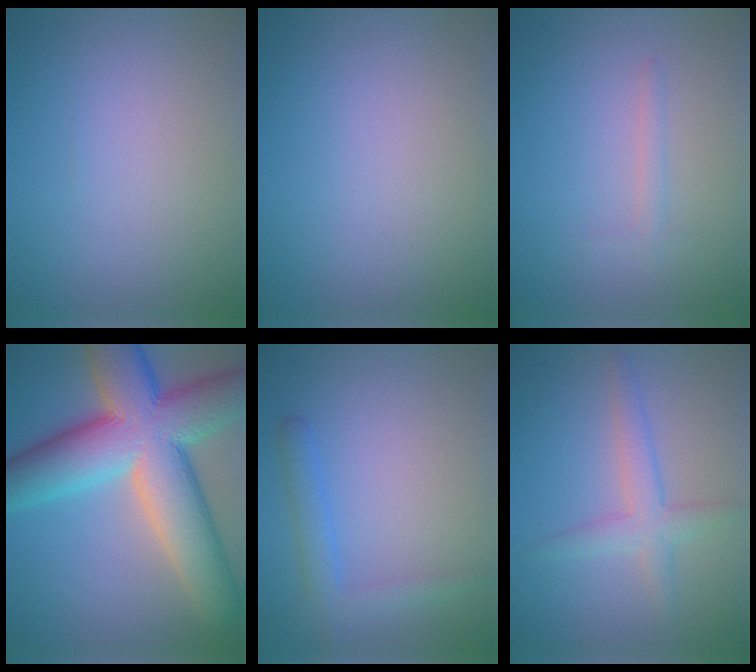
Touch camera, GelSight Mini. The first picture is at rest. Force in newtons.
{"total": 0.0}
{"total": 0.9, "press": 0.9, "slide": 0.0}
{"total": 14.2, "press": 14.1, "slide": 0.8}
{"total": 2.6, "press": 2.6, "slide": 0.1}
{"total": 2.8, "press": 2.8, "slide": 0.1}